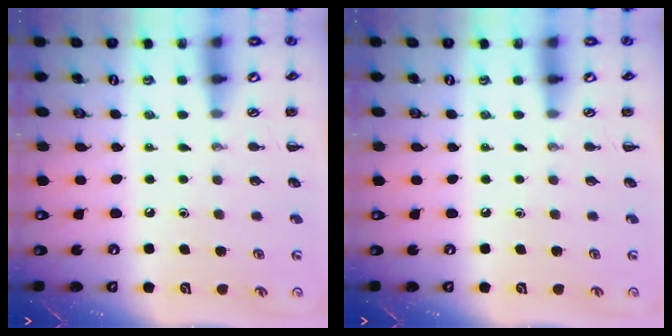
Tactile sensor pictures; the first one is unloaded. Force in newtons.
{"total": 0.0}